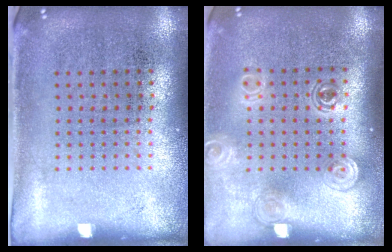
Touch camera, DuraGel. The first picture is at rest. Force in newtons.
{"total": 1.4, "press": 1.2, "slide": 0.8}